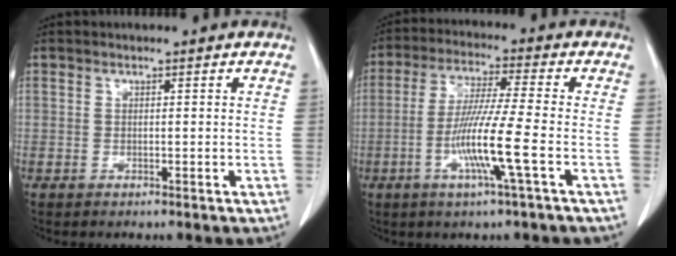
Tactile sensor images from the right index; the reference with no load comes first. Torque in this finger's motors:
{"motor_torque": [1.46, -0.67, 0.77, 0.21]}